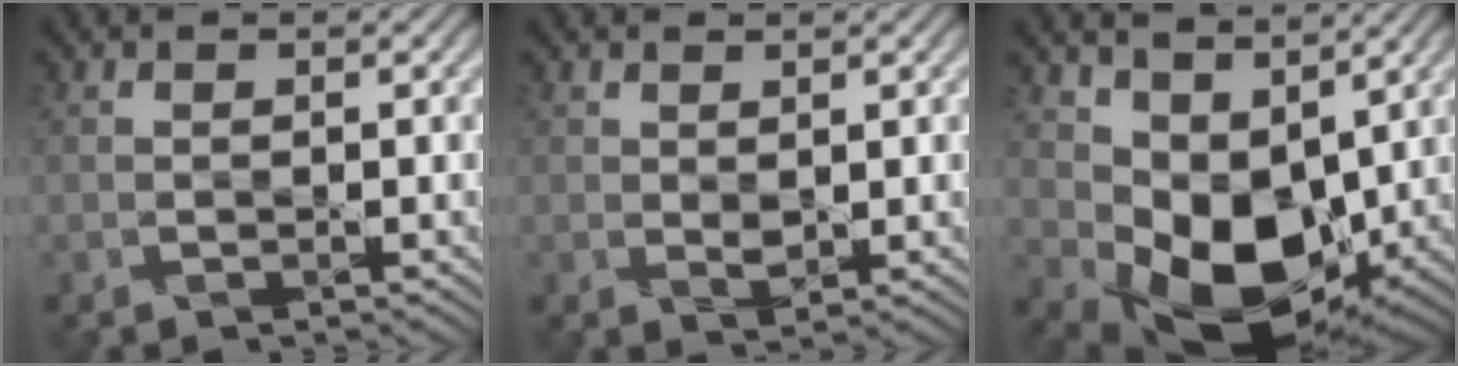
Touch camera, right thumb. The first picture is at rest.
{"total": 1.2, "force": [0.7, 0.6, 0.7], "torque": [-0.016, -0.004, 0.016]}
{"total": 9.4, "force": [2.7, 6.2, 6.6], "torque": [-0.135, -0.024, 0.061]}